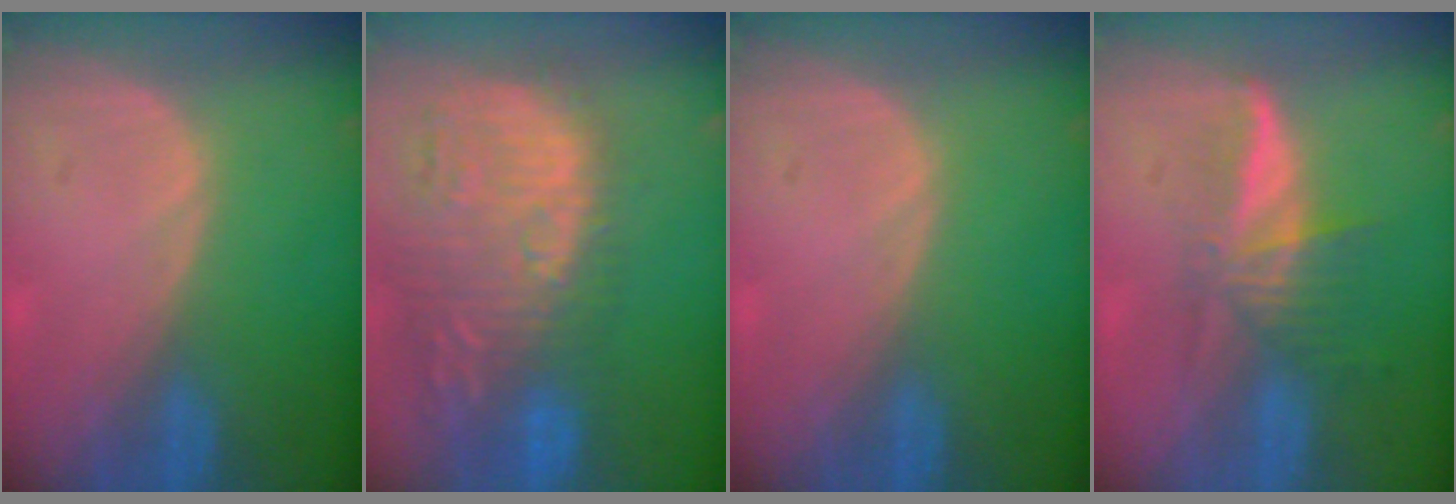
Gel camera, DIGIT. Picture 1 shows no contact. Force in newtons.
{"total": 14.4, "press": 12.5, "slide": 7.2}
{"total": 0.0}
{"total": 6.0, "press": 5.5, "slide": 2.4}